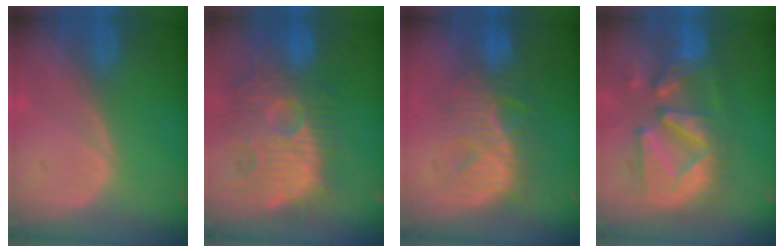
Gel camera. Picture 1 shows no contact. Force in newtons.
{"total": 13.5, "press": 12.3, "slide": 5.5}
{"total": 8.5, "press": 8.3, "slide": 1.7}
{"total": 12.1, "press": 11.0, "slide": 5.1}